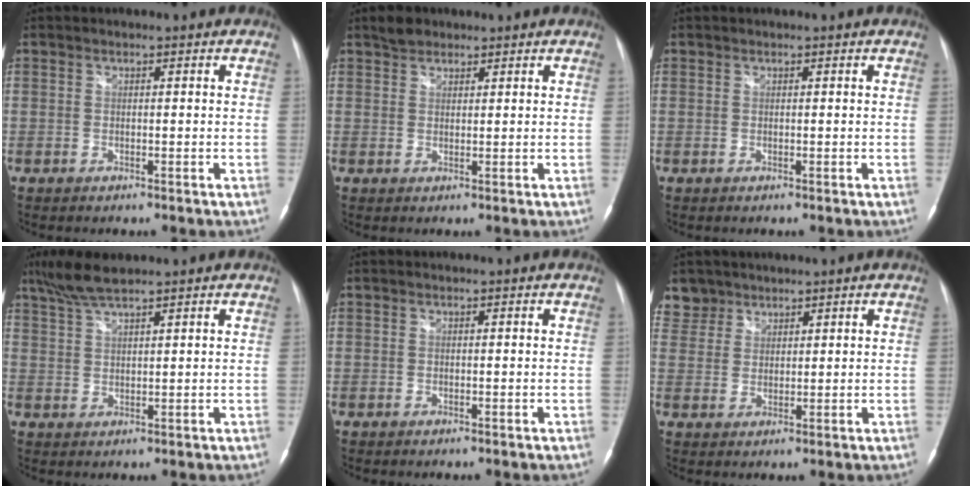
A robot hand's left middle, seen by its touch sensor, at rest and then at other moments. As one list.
[{"total": 2.4, "force": [1.9, 1.3, 0.5], "torque": [-0.016, 0.008, 0.032]}, {"total": 0.0}, {"total": 5.6, "force": [4.6, 0.3, 3.2], "torque": [-0.078, 0.014, 0.091]}, {"total": 0.0}, {"total": 4.2, "force": [3.3, 2.5, -0.7], "torque": [0.025, 0.003, 0.063]}]